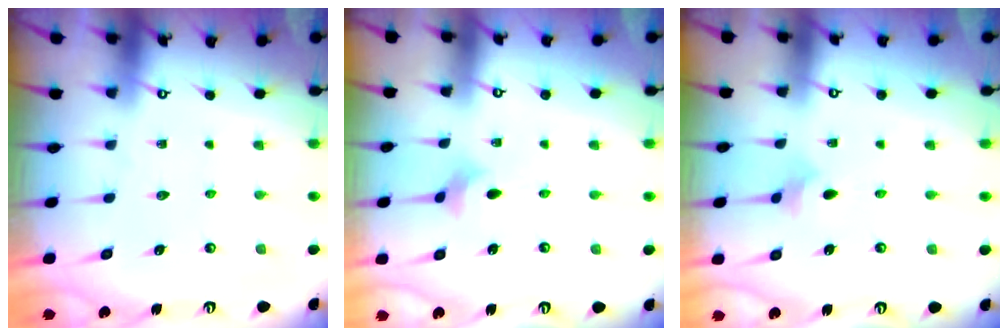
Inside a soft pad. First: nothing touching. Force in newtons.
{"total": 2.5, "press": 2.5, "slide": 0.4}
{"total": 3.3, "press": 3.3, "slide": 0.8}